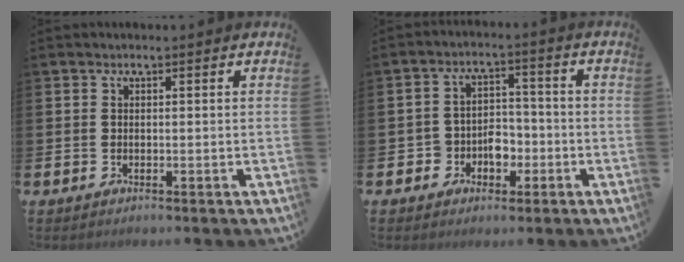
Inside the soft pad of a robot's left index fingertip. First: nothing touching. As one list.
[{"total": 4.4, "force": [-2.1, 3.5, 1.7], "torque": [-0.035, 0.006, -0.046]}]